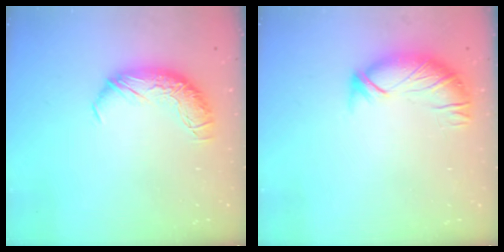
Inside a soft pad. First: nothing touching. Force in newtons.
{"total": 2.9, "press": 2.6, "slide": 1.4}